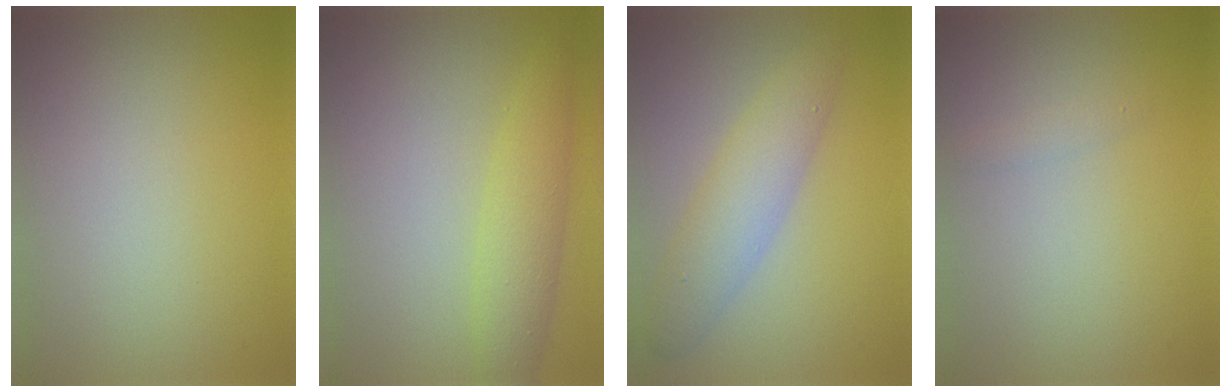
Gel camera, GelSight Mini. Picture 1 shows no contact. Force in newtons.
{"total": 3.3, "press": 3.3, "slide": 0.1}
{"total": 4.1, "press": 4.1, "slide": 0.0}
{"total": 0.6, "press": 0.6, "slide": 0.0}